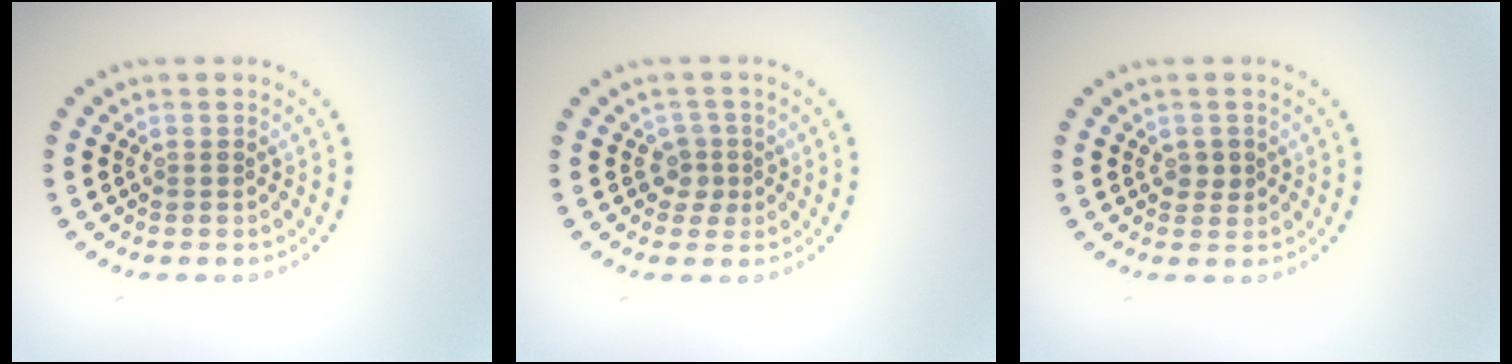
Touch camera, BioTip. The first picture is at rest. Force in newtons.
{"total": 1.7, "press": 1.3, "slide": 1.2}
{"total": 1.1, "press": 1.0, "slide": 0.3}